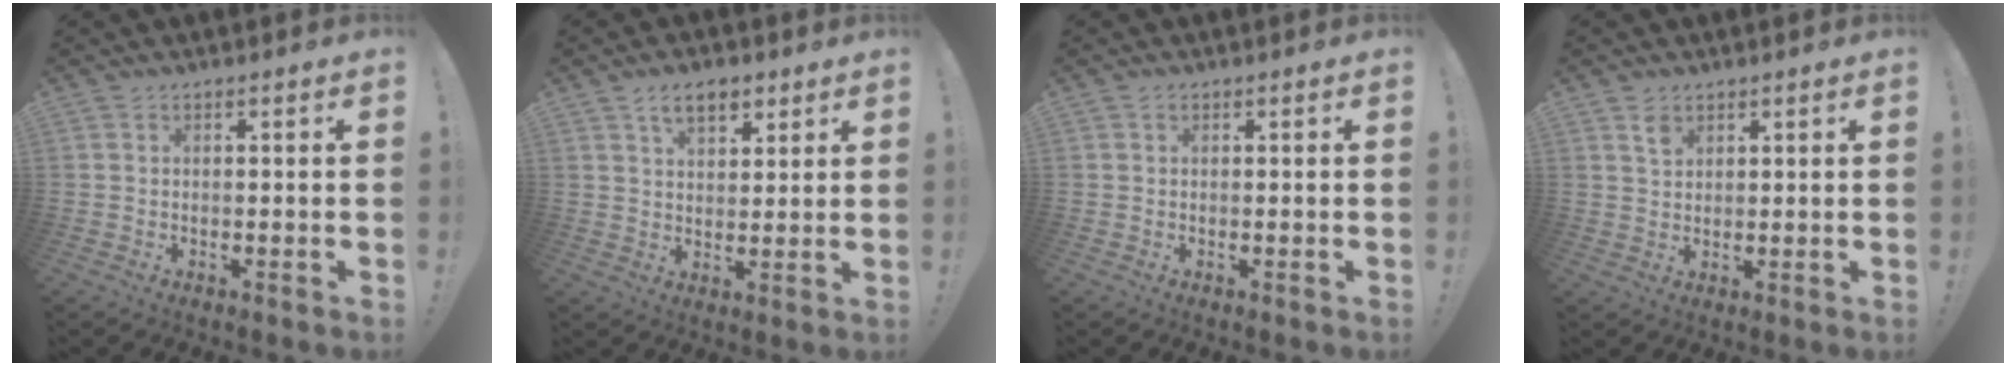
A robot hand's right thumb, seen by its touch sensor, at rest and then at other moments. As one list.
[{"total": 7.5, "force": [4.3, 4.3, 4.4], "torque": [-0.067, -0.008, 0.078]}, {"total": 0.0}, {"total": 3.8, "force": [2.5, 2.6, 1.3], "torque": [-0.016, -0.011, 0.045]}]